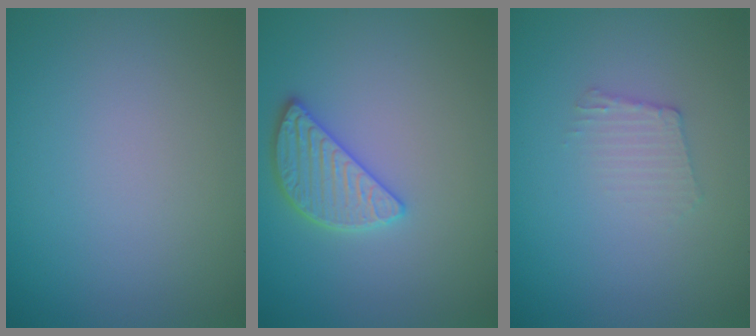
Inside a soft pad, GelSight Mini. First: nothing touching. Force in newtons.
{"total": 2.8, "press": 2.8, "slide": 0.6}
{"total": 1.7, "press": 1.7, "slide": 0.2}